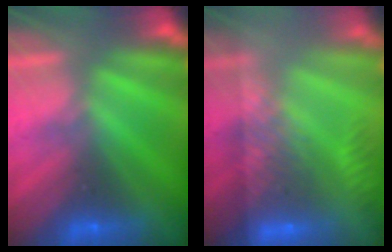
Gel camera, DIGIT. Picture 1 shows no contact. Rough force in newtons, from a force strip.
{"total": 6.4}